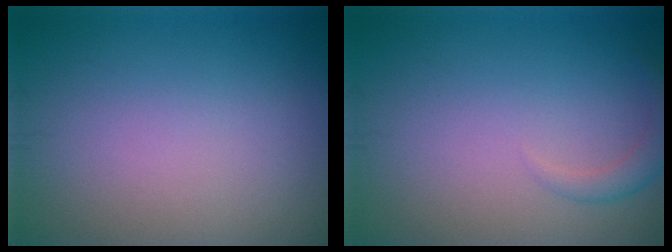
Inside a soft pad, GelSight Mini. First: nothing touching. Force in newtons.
{"total": 1.5, "press": 1.5, "slide": 0.1}